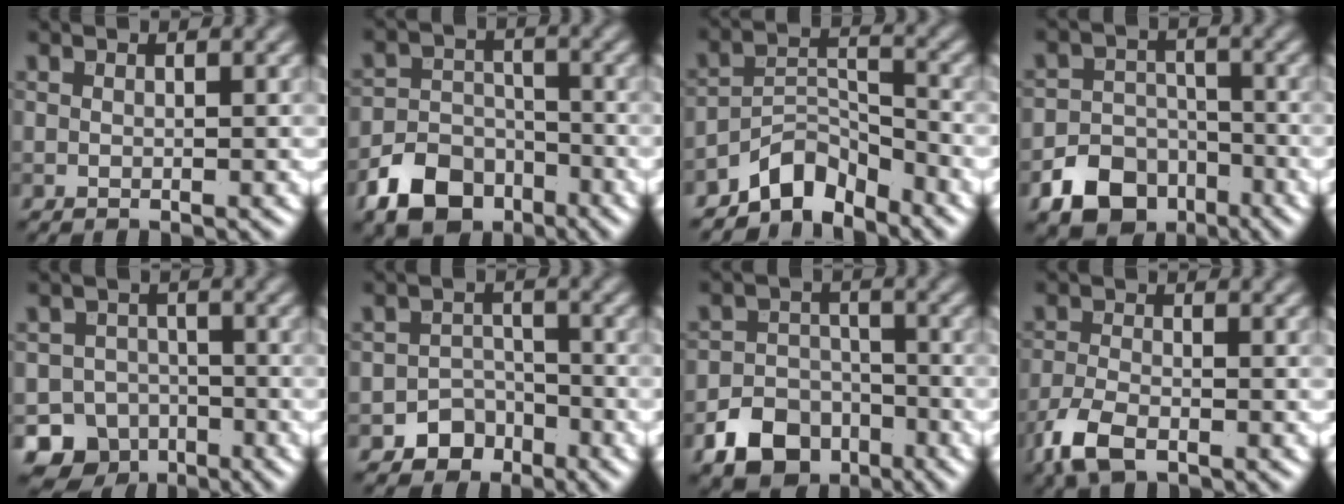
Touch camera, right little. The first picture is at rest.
{"total": 6.2, "force": [-3.8, 4.1, 2.6], "torque": [-0.044, -0.006, -0.073]}
{"total": 4.7, "force": [-4.0, 1.9, 1.5], "torque": [-0.013, 0.007, -0.083]}
{"total": 6.3, "force": [-3.7, 4.5, 2.3], "torque": [-0.028, -0.007, -0.066]}
{"total": 6.8, "force": [-4.5, 5.1, 0.6], "torque": [0.014, -0.012, -0.073]}
{"total": 3.0, "force": [-2.0, 2.2, 0.4], "torque": [0.012, 0.008, -0.032]}
{"total": 5.7, "force": [-3.4, 4.0, 2.2], "torque": [-0.033, -0.008, -0.060]}
{"total": 3.9, "force": [-2.5, 1.6, 2.4], "torque": [-0.055, -0.009, -0.060]}